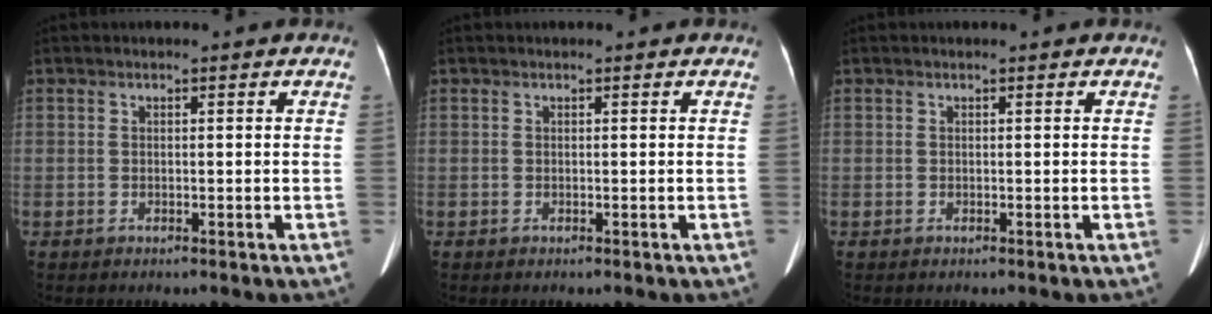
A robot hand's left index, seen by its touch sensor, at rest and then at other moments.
{"total": 0.0}
{"total": 0.0}